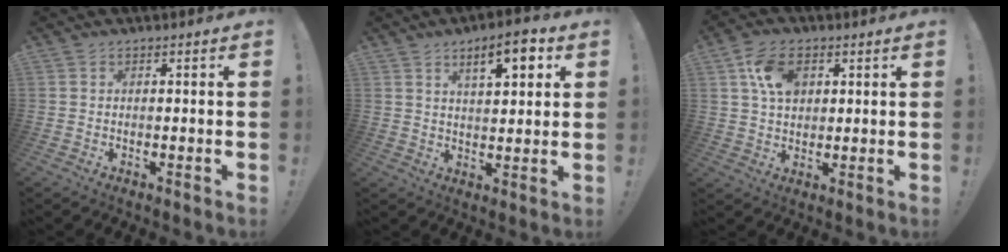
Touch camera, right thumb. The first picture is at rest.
{"total": 9.0, "force": [4.6, 2.6, 7.3], "torque": [-0.105, -0.020, 0.072]}
{"total": 9.5, "force": [3.3, 6.8, 5.8], "torque": [-0.096, 0.006, 0.065]}